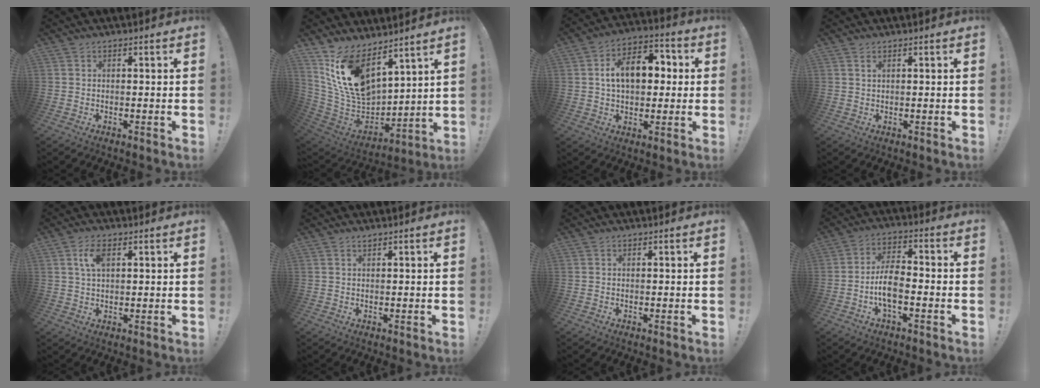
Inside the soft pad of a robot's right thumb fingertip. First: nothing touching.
{"total": 17.4, "force": [9.6, 10.5, 9.9], "torque": [-0.200, -0.062, 0.188]}
{"total": 13.6, "force": [1.8, 8.8, 10.3], "torque": [-0.156, 0.019, 0.036]}
{"total": 1.0, "force": [0.6, 0.4, 0.7], "torque": [-0.015, 0.001, 0.011]}
{"total": 5.3, "force": [2.0, 2.6, 4.1], "torque": [-0.077, 0.002, 0.033]}
{"total": 0.7, "force": [0.6, 0.0, 0.3], "torque": [-0.014, 0.003, 0.013]}
{"total": 0.0}
{"total": 8.9, "force": [-3.1, 4.1, 7.3], "torque": [-0.144, 0.011, -0.055]}